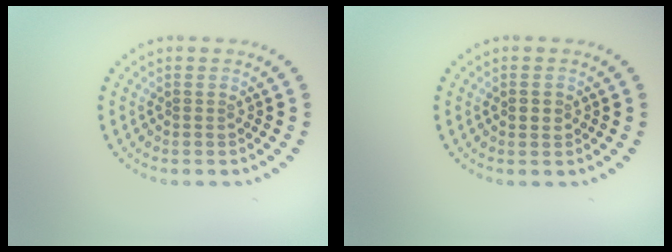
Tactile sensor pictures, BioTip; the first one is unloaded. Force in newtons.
{"total": 0.9, "press": 0.9, "slide": 0.0}